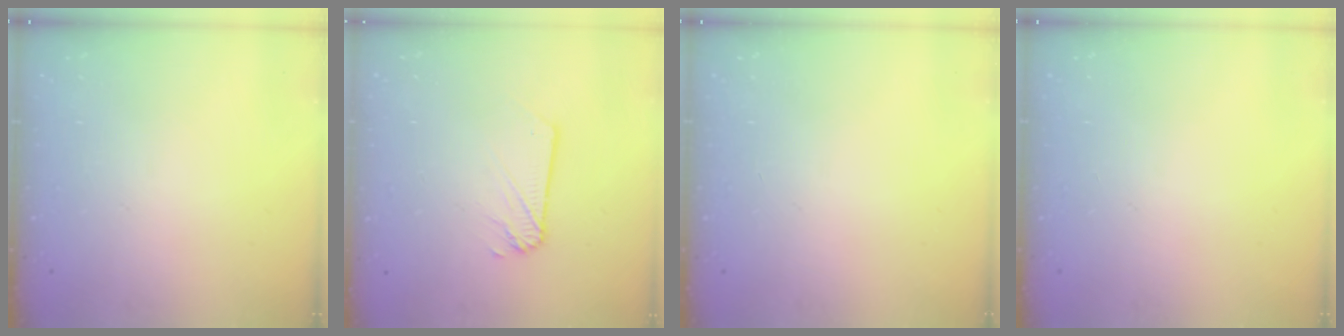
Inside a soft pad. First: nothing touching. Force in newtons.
{"total": 1.9, "press": 1.9, "slide": 0.3}
{"total": 0.0}
{"total": 0.0}